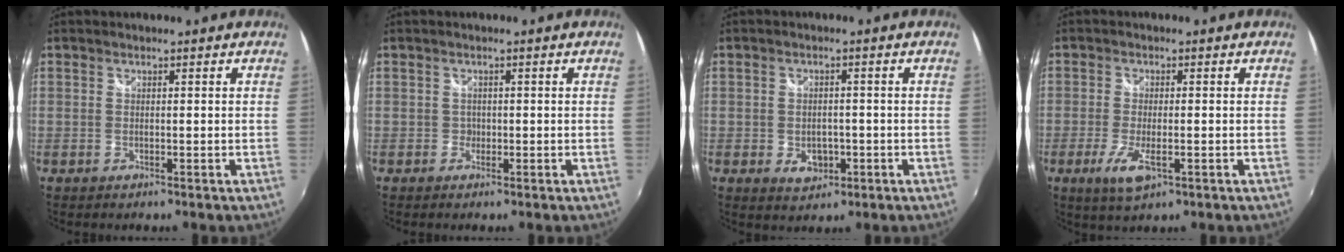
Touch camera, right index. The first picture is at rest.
{"total": 1.1, "force": [-0.4, 1.0, 0.1], "torque": [0.001, -0.002, -0.005]}
{"total": 5.0, "force": [-1.6, 3.8, 2.9], "torque": [-0.055, -0.005, -0.019]}
{"total": 6.0, "force": [-2.6, 1.8, 5.1], "torque": [-0.112, -0.016, -0.045]}